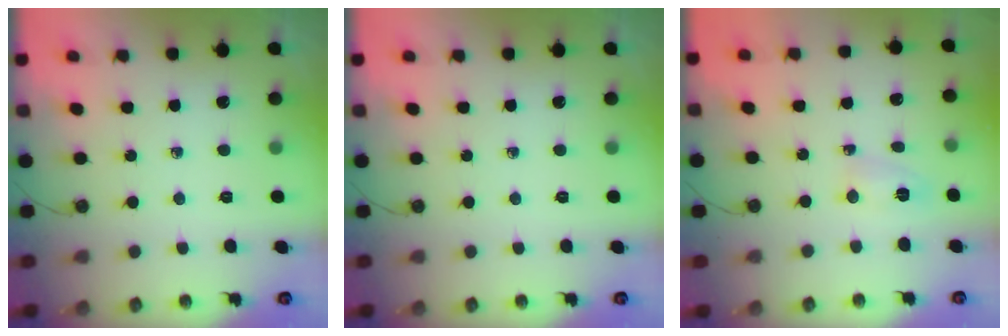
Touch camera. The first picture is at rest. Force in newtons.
{"total": 0.0}
{"total": 9.2, "press": 3.8, "slide": 8.3}